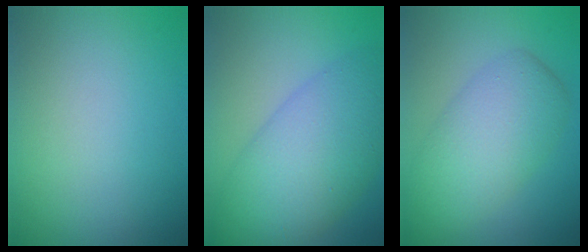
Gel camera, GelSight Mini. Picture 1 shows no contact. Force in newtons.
{"total": 8.8, "press": 8.8, "slide": 0.2}
{"total": 6.2, "press": 6.2, "slide": 0.3}